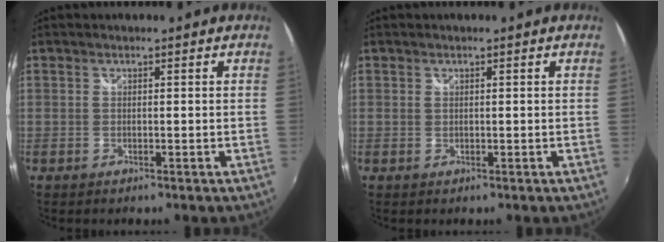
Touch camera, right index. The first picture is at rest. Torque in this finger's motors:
{"motor_torque": [-0.16, 0.09, -0.02, -0.01]}